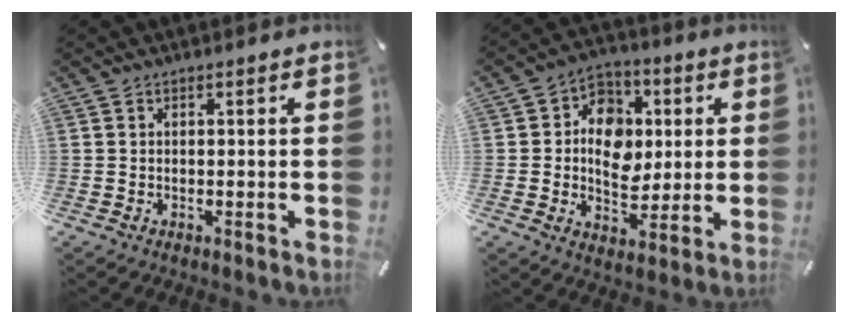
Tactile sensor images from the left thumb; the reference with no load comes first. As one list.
[{"total": 11.1, "force": [0.2, 9.3, 6.1], "torque": [-0.087, 0.013, 0.009]}]